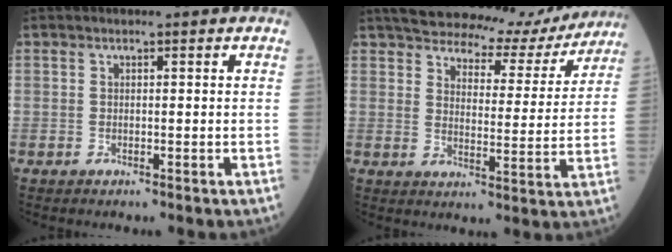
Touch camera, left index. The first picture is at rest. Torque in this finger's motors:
{"motor_torque": [0.54, -1.60, -0.28, 0.01]}